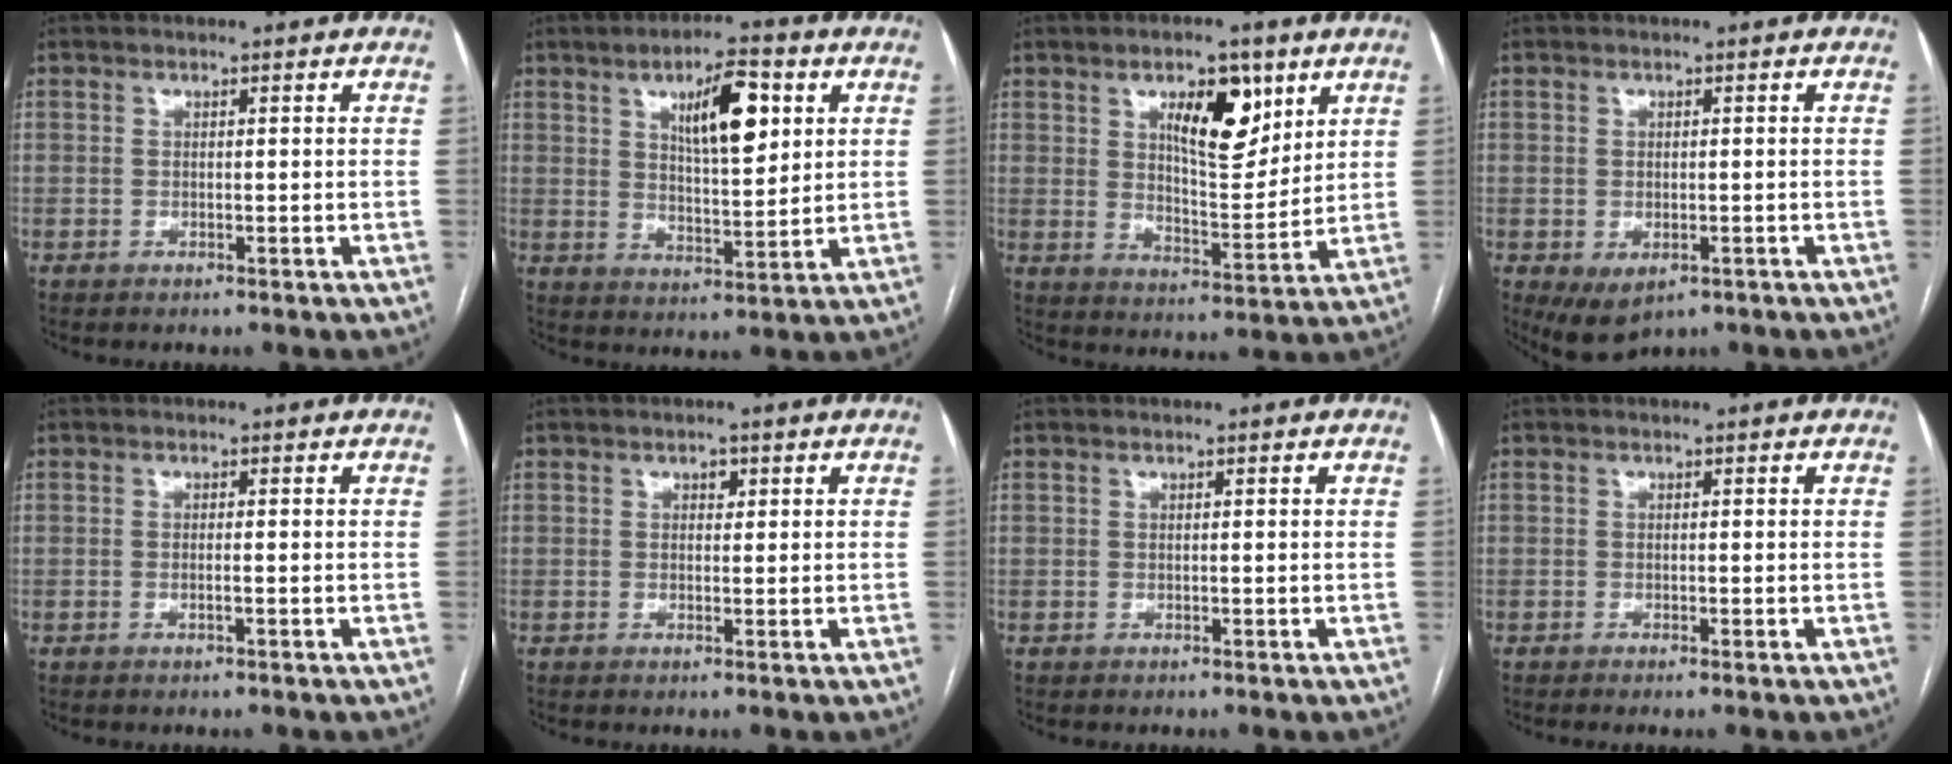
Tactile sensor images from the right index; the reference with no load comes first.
{"total": 10.4, "force": [4.1, 2.9, 9.1], "torque": [-0.150, 0.006, 0.071]}
{"total": 10.5, "force": [5.1, 3.8, 8.3], "torque": [-0.135, 0.001, 0.088]}
{"total": 4.7, "force": [-2.1, 2.7, 3.2], "torque": [-0.058, -0.008, -0.018]}
{"total": 0.6, "force": [-0.2, -0.1, 0.6], "torque": [-0.012, 0.000, -0.003]}
{"total": 1.3, "force": [0.7, 0.8, 0.7], "torque": [-0.009, 0.001, 0.009]}
{"total": 0.0}
{"total": 0.7, "force": [-0.4, -0.1, 0.6], "torque": [-0.012, -0.001, -0.008]}